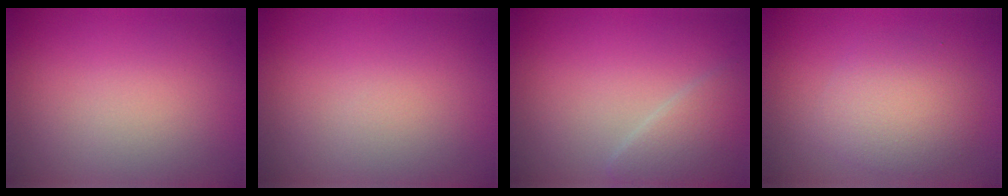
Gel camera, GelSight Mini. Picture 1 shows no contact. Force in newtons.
{"total": 0.0}
{"total": 2.8, "press": 2.8, "slide": 0.3}
{"total": 3.6, "press": 3.6, "slide": 0.0}